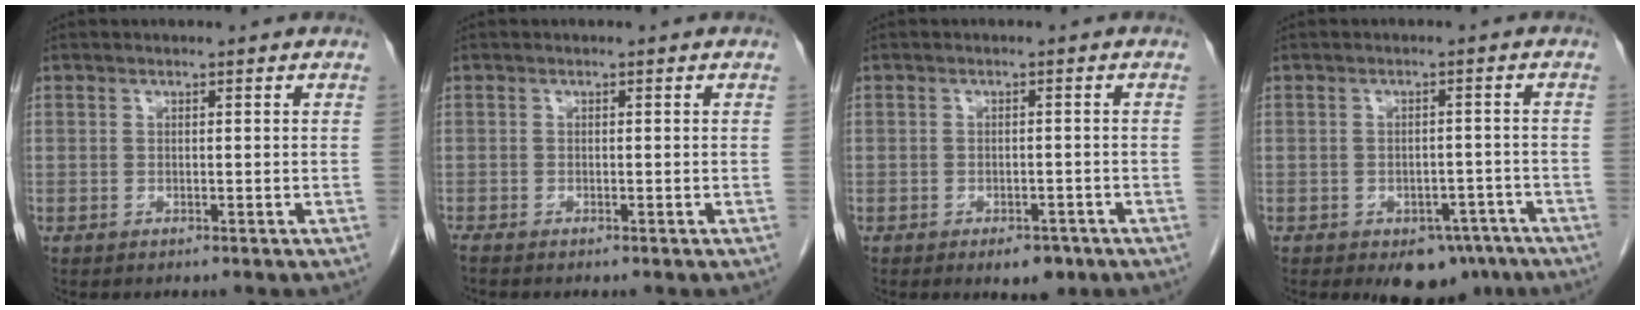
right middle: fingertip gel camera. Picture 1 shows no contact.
{"total": 0.8, "force": [-0.7, -0.1, 0.3], "torque": [-0.010, -0.002, -0.016]}
{"total": 3.4, "force": [-2.2, 1.6, 1.9], "torque": [-0.021, -0.001, -0.021]}
{"total": 6.6, "force": [-4.7, 3.4, 3.0], "torque": [-0.024, 0.005, -0.060]}